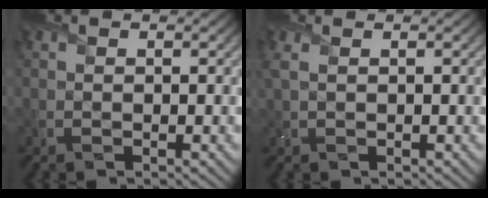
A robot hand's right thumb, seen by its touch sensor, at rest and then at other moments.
{"total": 1.6, "force": [0.7, 0.7, 1.3], "torque": [-0.036, 0.004, 0.016]}